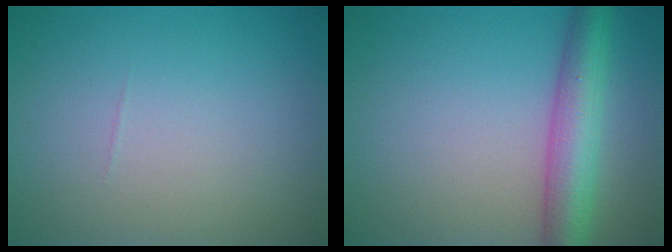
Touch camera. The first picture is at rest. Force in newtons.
{"total": 5.7, "press": 5.7, "slide": 0.1}